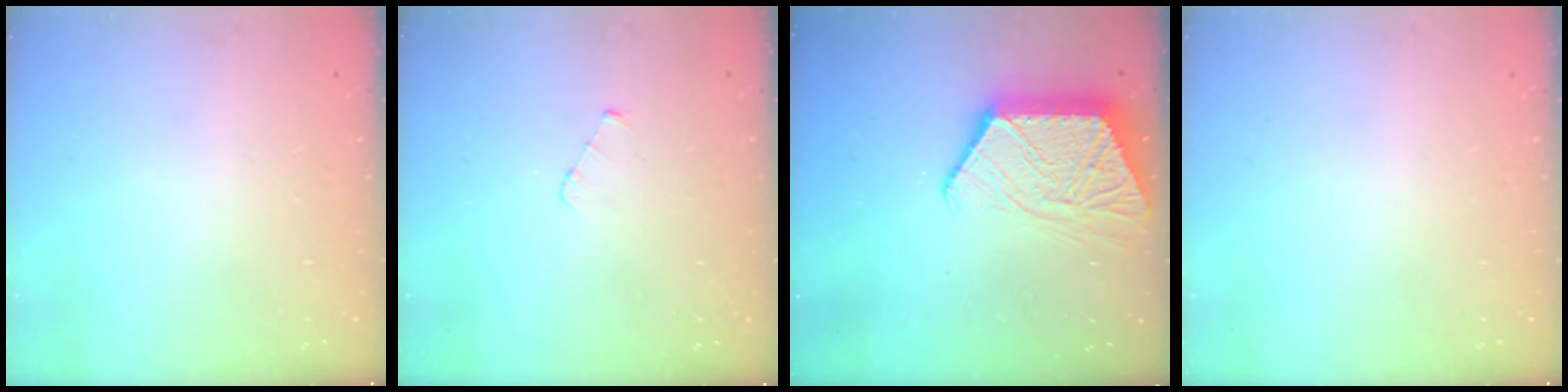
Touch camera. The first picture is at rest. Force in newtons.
{"total": 2.5, "press": 2.5, "slide": 0.2}
{"total": 14.8, "press": 14.7, "slide": 1.0}
{"total": 0.0}